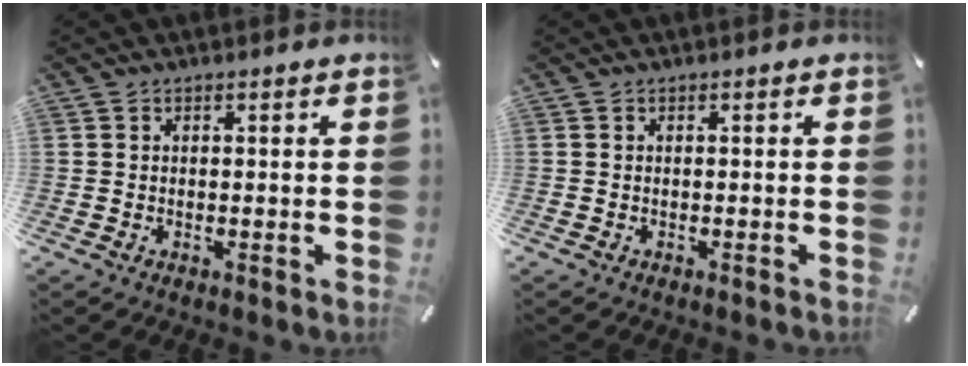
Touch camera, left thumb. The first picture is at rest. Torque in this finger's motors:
{"motor_torque": [-0.07, 0.07, 0.00, 0.00, 0.00]}